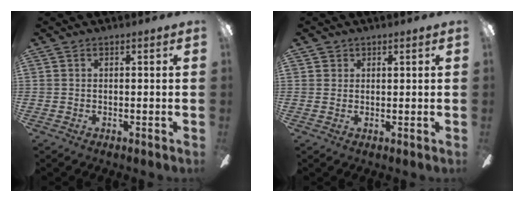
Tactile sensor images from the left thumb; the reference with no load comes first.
{"total": 1.4, "force": [1.0, 1.0, 0.1], "torque": [0.004, -0.002, 0.017]}